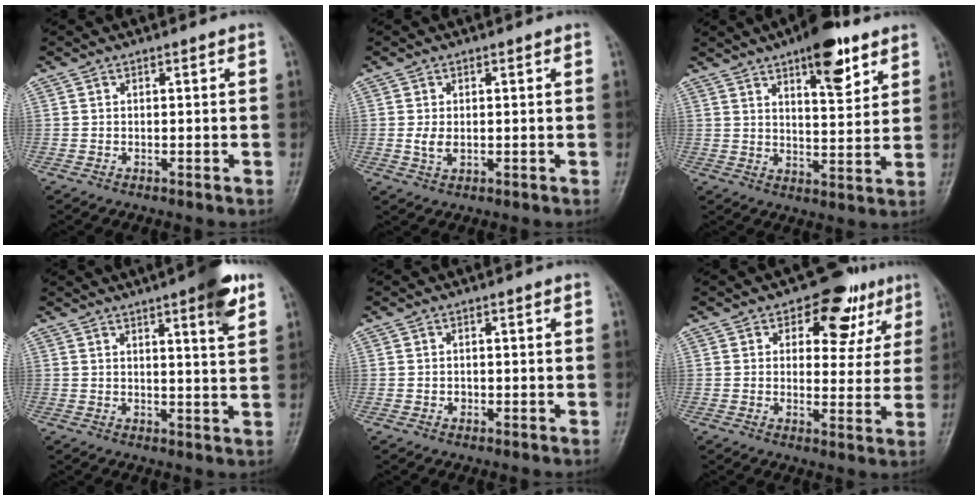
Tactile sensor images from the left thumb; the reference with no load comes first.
{"total": 2.5, "force": [0.0, 1.5, 2.0], "torque": [-0.041, -0.001, 0.003]}
{"total": 11.3, "force": [6.7, 4.1, 8.1], "torque": [-0.095, -0.036, 0.099]}
{"total": 7.8, "force": [4.5, 1.0, 6.3], "torque": [-0.080, -0.021, 0.057]}
{"total": 0.8, "force": [-0.2, 0.7, 0.3], "torque": [-0.002, 0.003, -0.002]}
{"total": 10.7, "force": [5.0, 6.8, 6.7], "torque": [-0.030, -0.014, 0.061]}